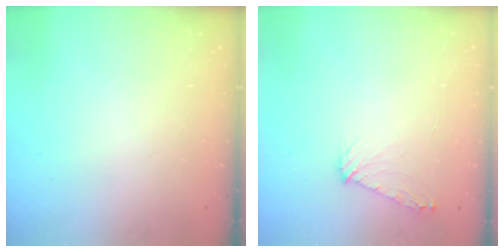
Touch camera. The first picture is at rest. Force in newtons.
{"total": 6.6, "press": 6.6, "slide": 0.9}